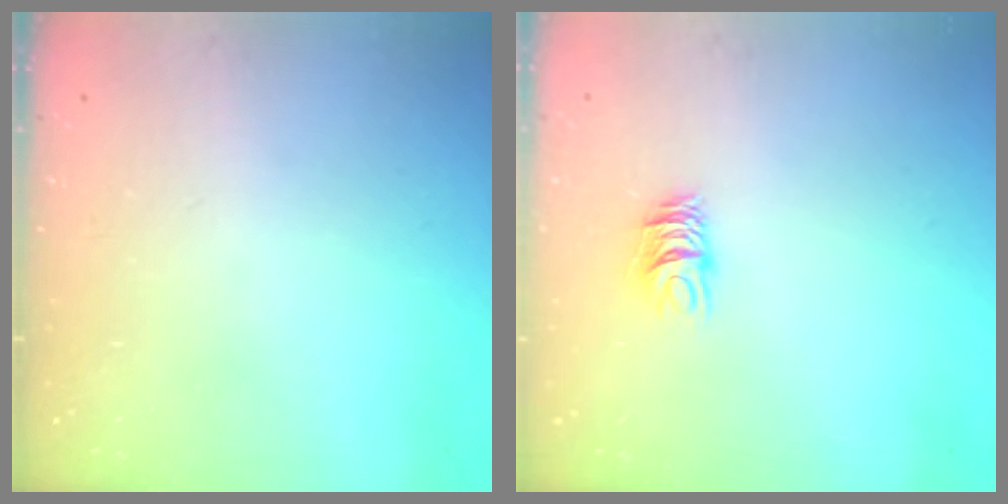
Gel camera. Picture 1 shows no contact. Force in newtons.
{"total": 7.0, "press": 7.0, "slide": 0.5}